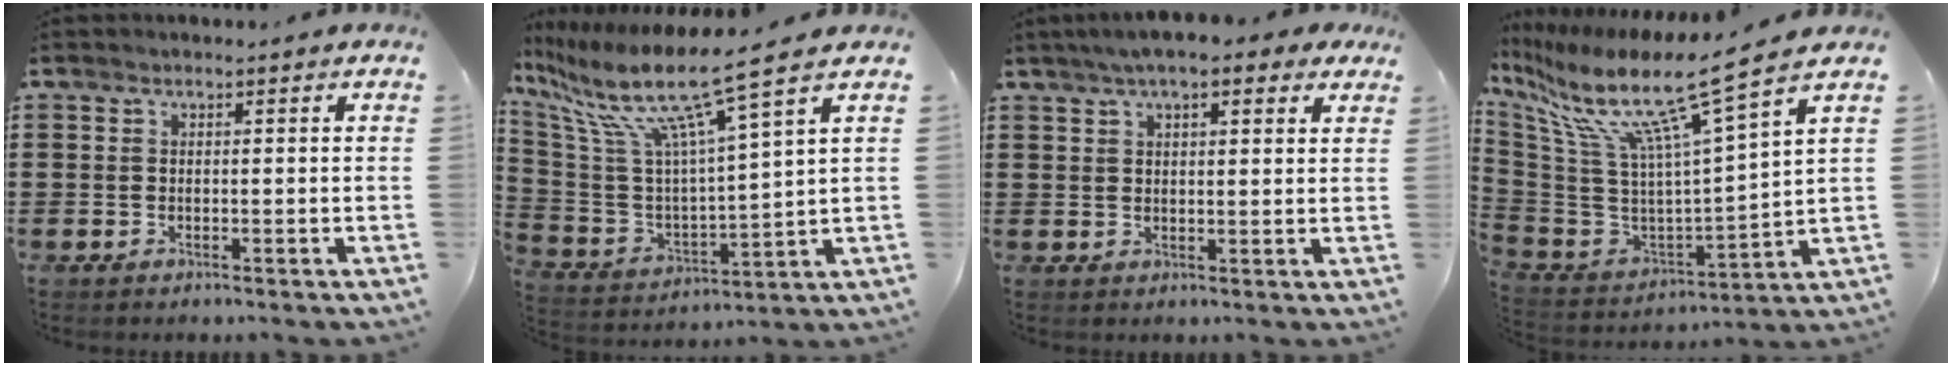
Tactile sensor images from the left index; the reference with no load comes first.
{"total": 11.9, "force": [8.2, 0.9, 8.6], "torque": [-0.196, -0.049, 0.130]}
{"total": 5.4, "force": [3.7, 1.1, 3.8], "torque": [-0.074, 0.002, 0.063]}
{"total": 13.2, "force": [8.7, 0.6, 9.9], "torque": [-0.208, -0.060, 0.134]}